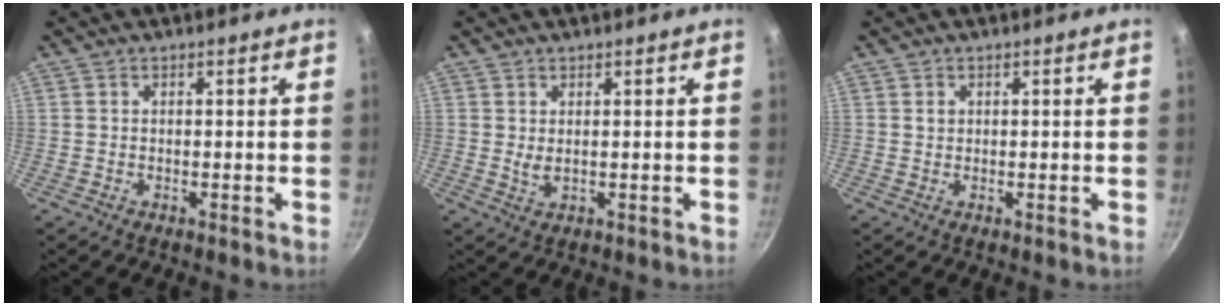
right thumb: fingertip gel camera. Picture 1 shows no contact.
{"total": 1.8, "force": [0.4, 0.8, 1.5], "torque": [-0.027, -0.008, 0.009]}
{"total": 1.0, "force": [0.3, 0.9, 0.4], "torque": [-0.005, 0.002, 0.005]}